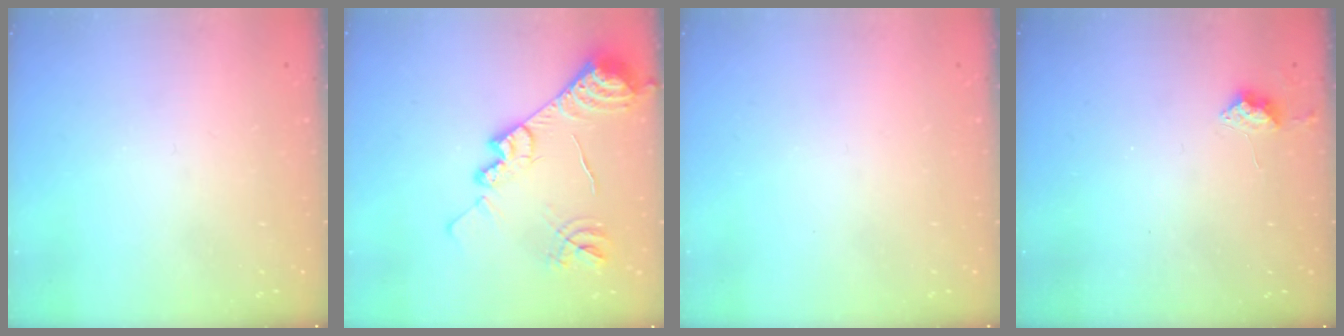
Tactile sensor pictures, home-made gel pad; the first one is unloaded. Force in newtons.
{"total": 18.4, "press": 18.3, "slide": 1.5}
{"total": 0.0}
{"total": 5.4, "press": 5.3, "slide": 0.6}